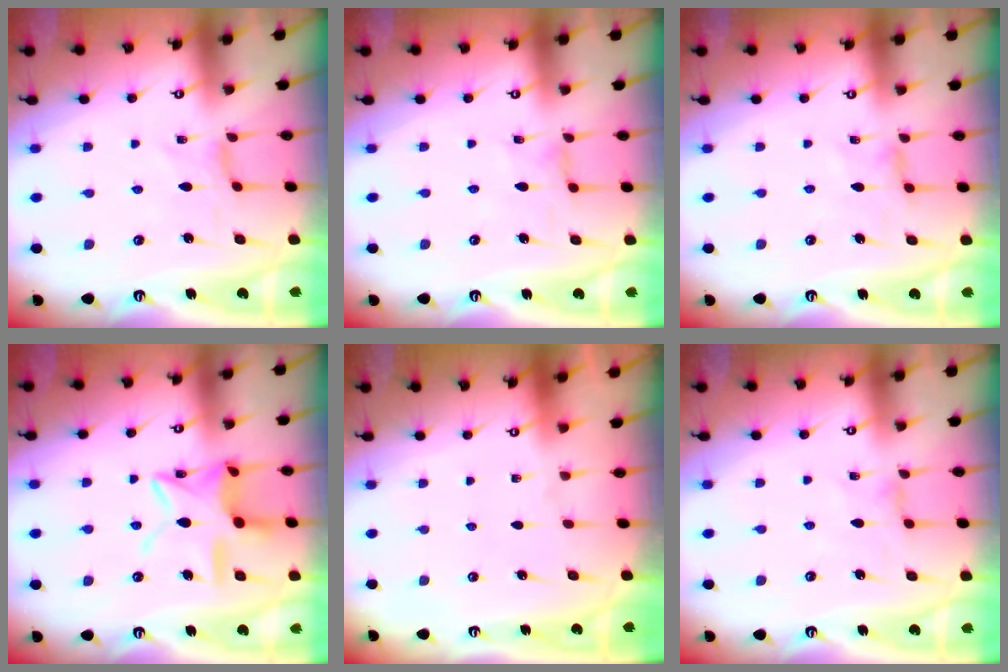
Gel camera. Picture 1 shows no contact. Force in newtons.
{"total": 1.7, "press": 1.7, "slide": 0.3}
{"total": 2.0, "press": 1.9, "slide": 0.4}
{"total": 14.1, "press": 14.1, "slide": 1.0}
{"total": 0.0}
{"total": 1.0, "press": 0.9, "slide": 0.2}